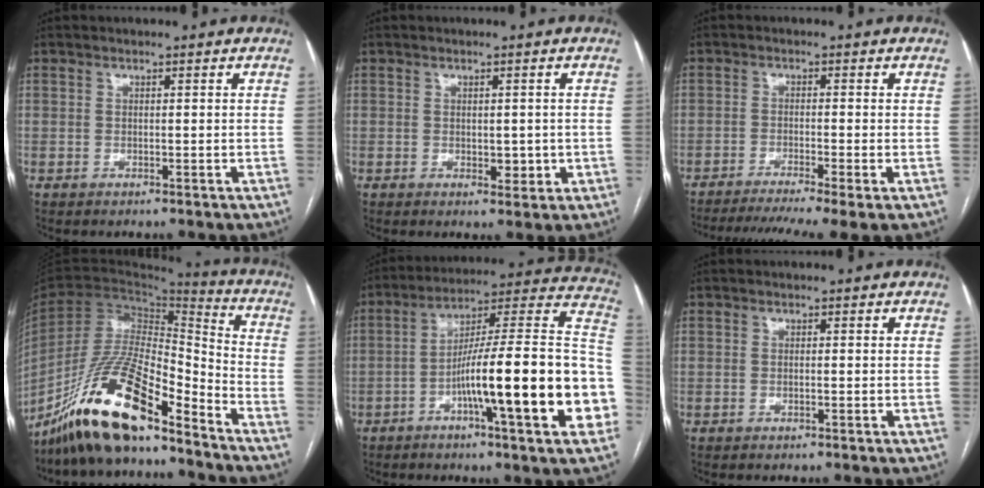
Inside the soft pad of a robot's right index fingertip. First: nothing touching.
{"total": 2.8, "force": [-0.3, 1.7, 2.2], "torque": [-0.026, 0.001, 0.004]}
{"total": 10.4, "force": [-7.9, -0.4, 6.7], "torque": [-0.099, -0.015, -0.122]}
{"total": 18.9, "force": [-14.1, 3.9, 12.0], "torque": [-0.234, -0.002, -0.257]}
{"total": 24.1, "force": [-6.6, 1.7, 23.1], "torque": [-0.261, 0.018, -0.101]}
{"total": 0.0}